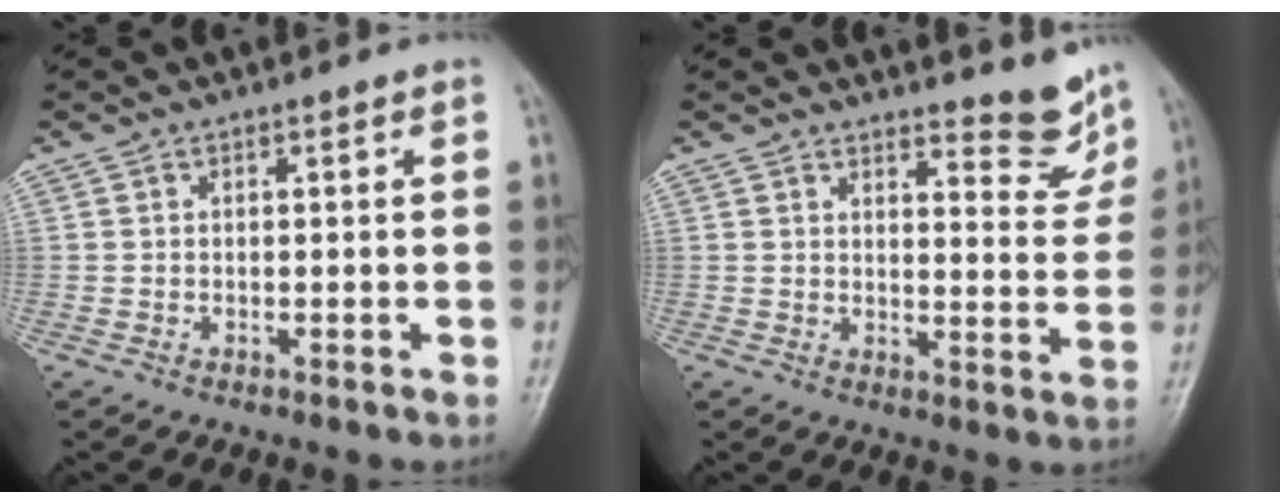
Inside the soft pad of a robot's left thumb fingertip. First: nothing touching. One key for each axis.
{"total": 7.8, "fx": 7.0, "fy": 2.1, "fz": 2.9, "tx": -0.014, "ty": -0.064, "tz": 0.082}